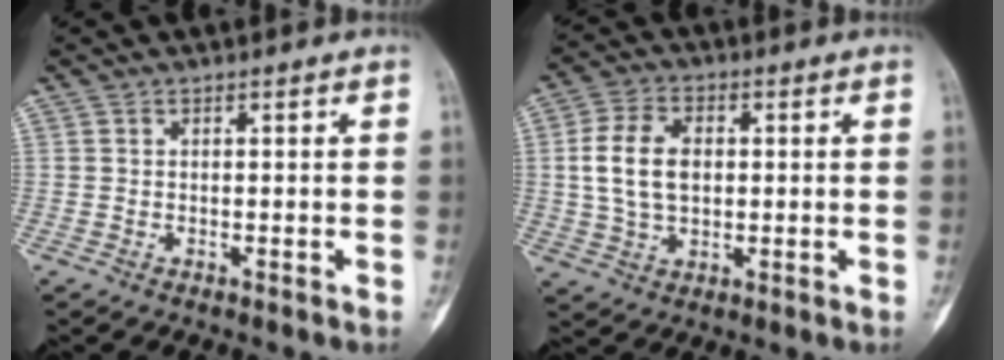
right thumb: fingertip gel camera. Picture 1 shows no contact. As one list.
[{"total": 9.8, "force": [0.8, 6.5, 7.2], "torque": [-0.130, 0.008, 0.017]}]